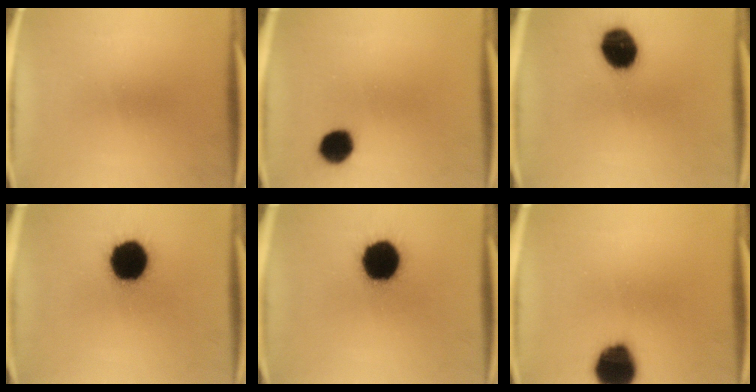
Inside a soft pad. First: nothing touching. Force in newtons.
{"total": 6.7}
{"total": 13.1}
{"total": 19.1}
{"total": 19.1}
{"total": 14.0}